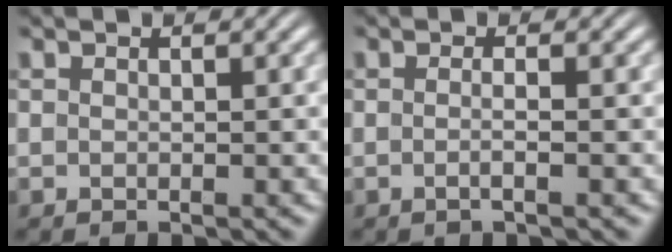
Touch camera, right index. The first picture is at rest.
{"total": 1.2, "force": [-0.7, -0.1, 1.0], "torque": [-0.020, 0.002, -0.016]}